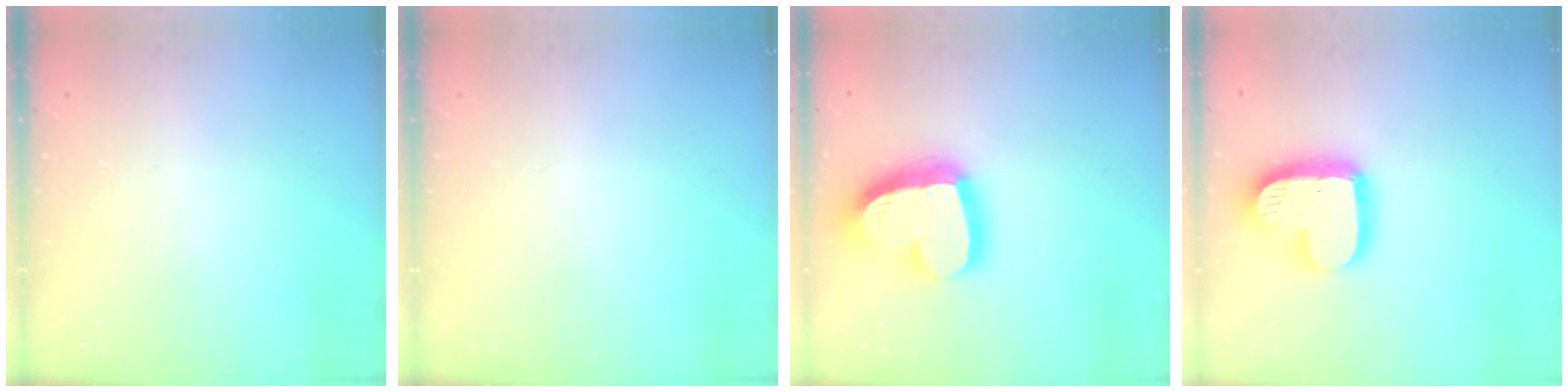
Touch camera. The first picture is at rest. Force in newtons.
{"total": 0.0}
{"total": 21.5, "press": 21.4, "slide": 2.1}
{"total": 17.0, "press": 17.0, "slide": 1.3}